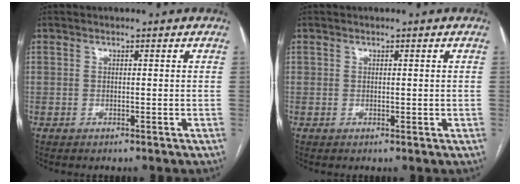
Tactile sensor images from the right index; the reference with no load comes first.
{"total": 1.0, "force": [0.1, 0.7, 0.6], "torque": [-0.010, 0.002, 0.006]}